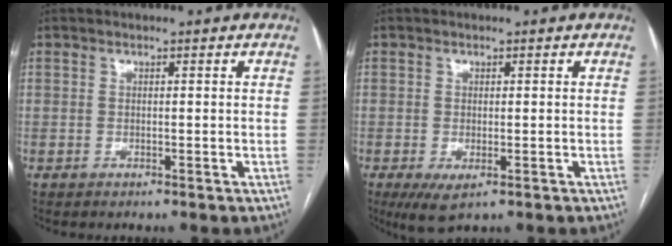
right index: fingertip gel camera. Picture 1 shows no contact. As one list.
[{"total": 3.9, "force": [-1.8, 1.6, 3.1], "torque": [-0.051, -0.011, -0.021]}]